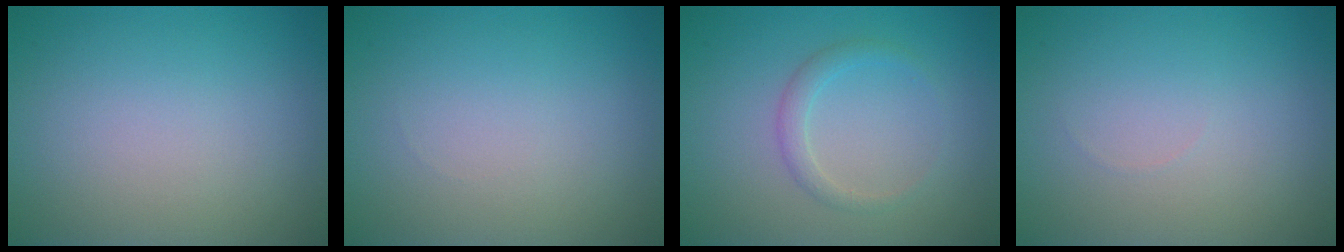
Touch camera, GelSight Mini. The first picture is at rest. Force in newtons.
{"total": 0.0}
{"total": 1.5, "press": 1.5, "slide": 0.2}
{"total": 0.0}